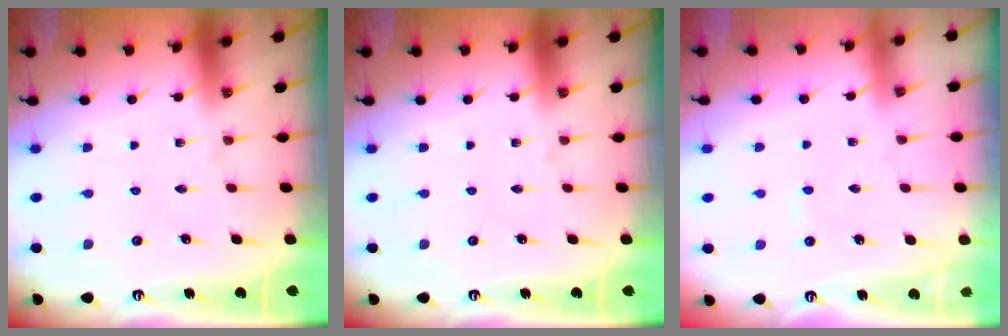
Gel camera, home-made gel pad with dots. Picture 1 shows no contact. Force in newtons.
{"total": 0.0}
{"total": 1.6, "press": 1.6, "slide": 0.3}